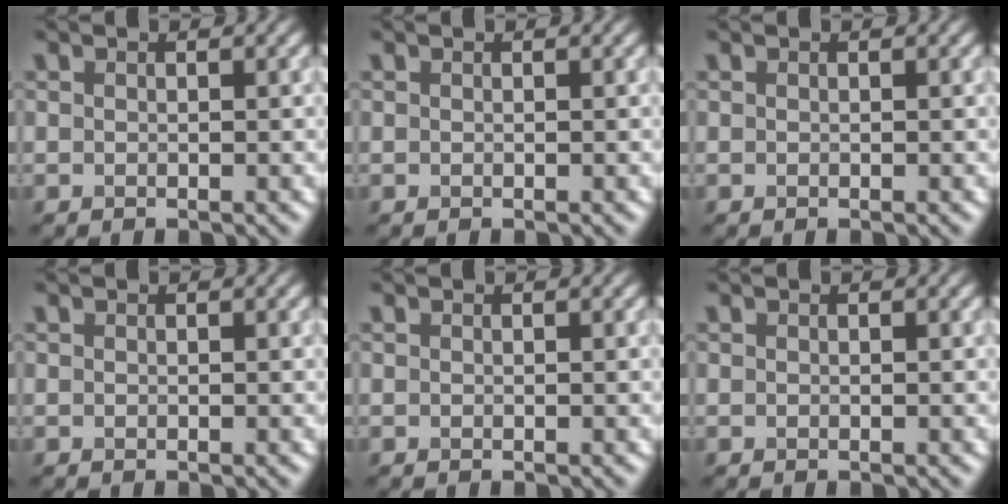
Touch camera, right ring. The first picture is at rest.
{"total": 0.0}
{"total": 0.0}
{"total": 0.0}
{"total": 0.0}
{"total": 0.0}